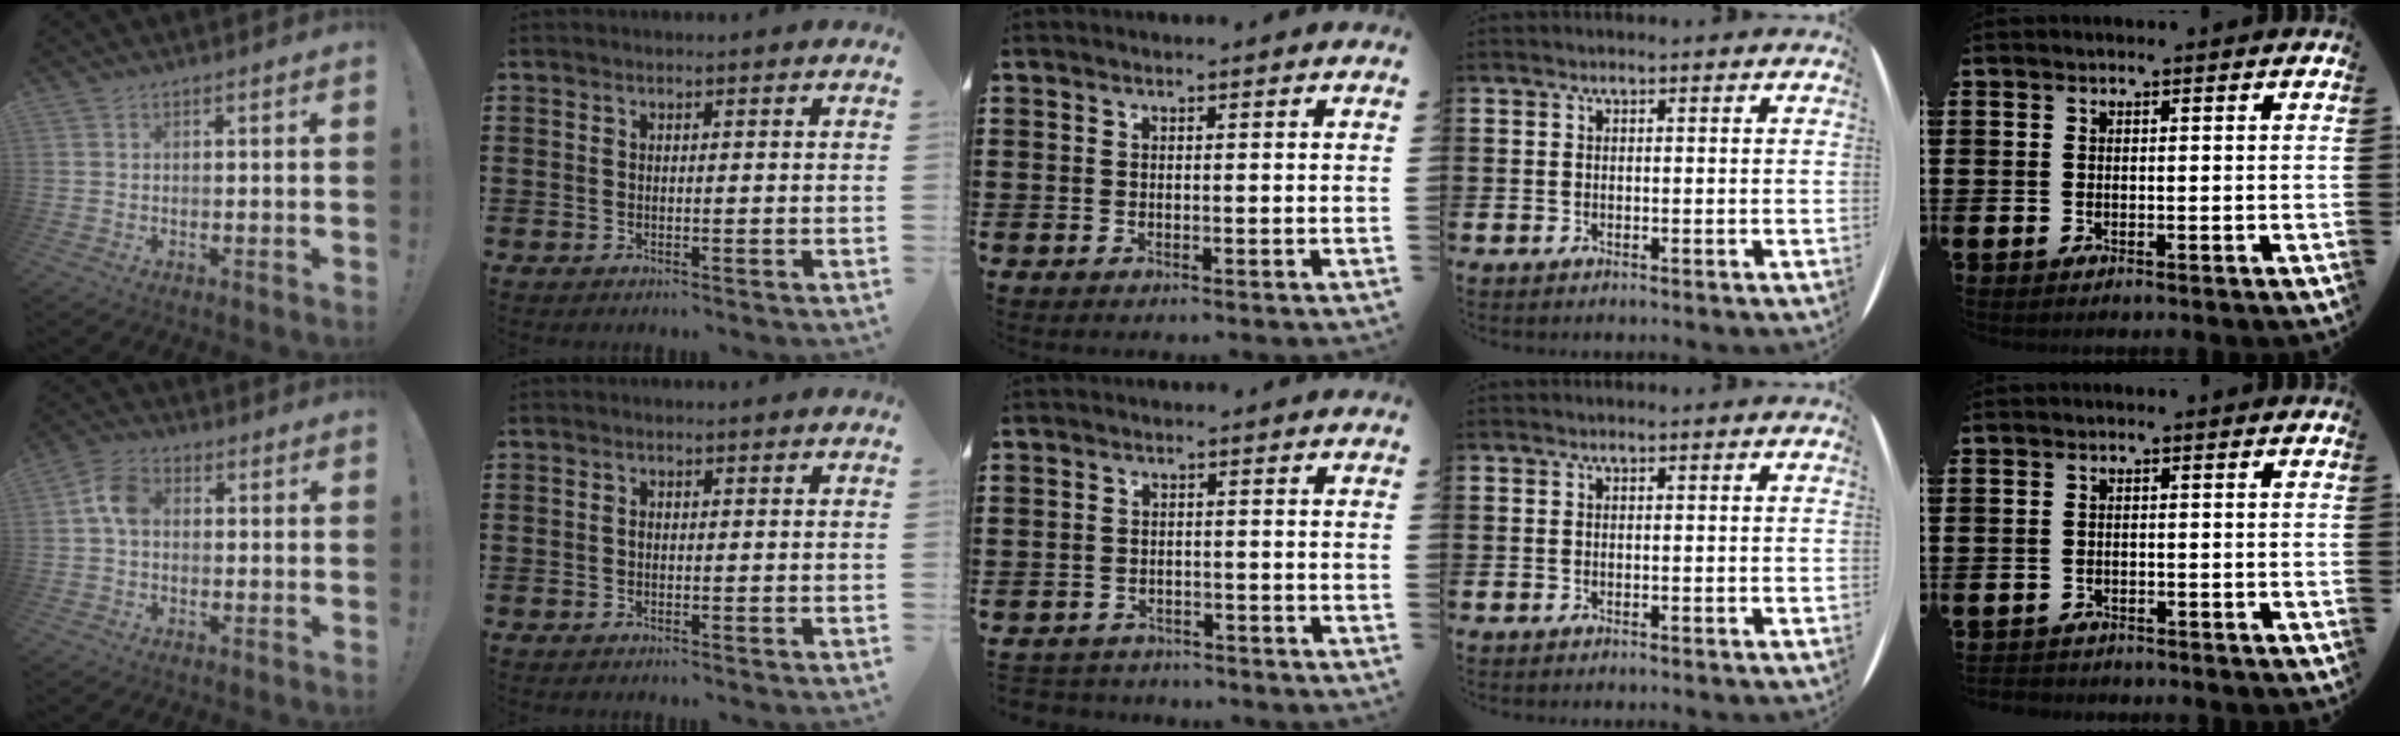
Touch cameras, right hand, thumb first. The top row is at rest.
{"thumb": {"total": 7.0, "force": [0.1, 4.8, 5.1], "torque": [-0.098, 0.016, 0.005]}, "index": {"total": 0.5, "force": [-0.2, 0.3, 0.4], "torque": [-0.010, -0.001, -0.003]}, "middle": {"total": 2.4, "force": [-2.3, 0.3, -0.4], "torque": [-0.001, -0.002, -0.053]}, "little": {"total": 1.1, "force": [-1.1, 0.2, -0.1], "torque": [-0.001, 0.003, -0.025]}}